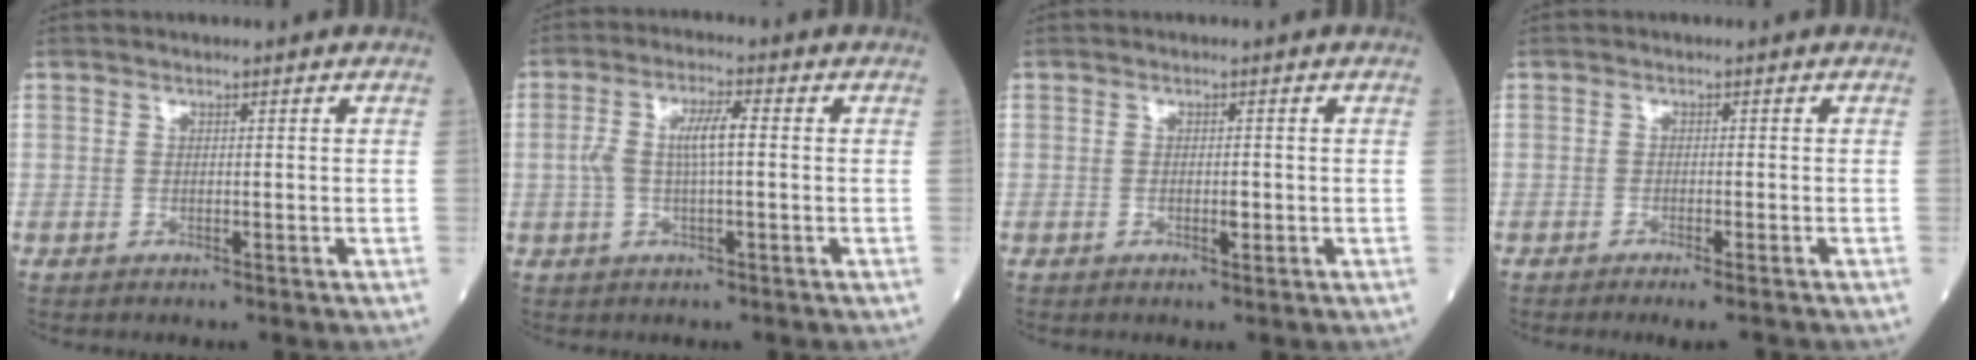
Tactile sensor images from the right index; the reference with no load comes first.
{"total": 5.5, "force": [0.3, 1.1, 5.4], "torque": [-0.115, 0.015, 0.004]}
{"total": 1.1, "force": [-0.3, 0.3, 1.1], "torque": [-0.016, -0.001, -0.004]}
{"total": 3.4, "force": [-2.7, 0.0, 2.0], "torque": [-0.023, -0.006, -0.039]}